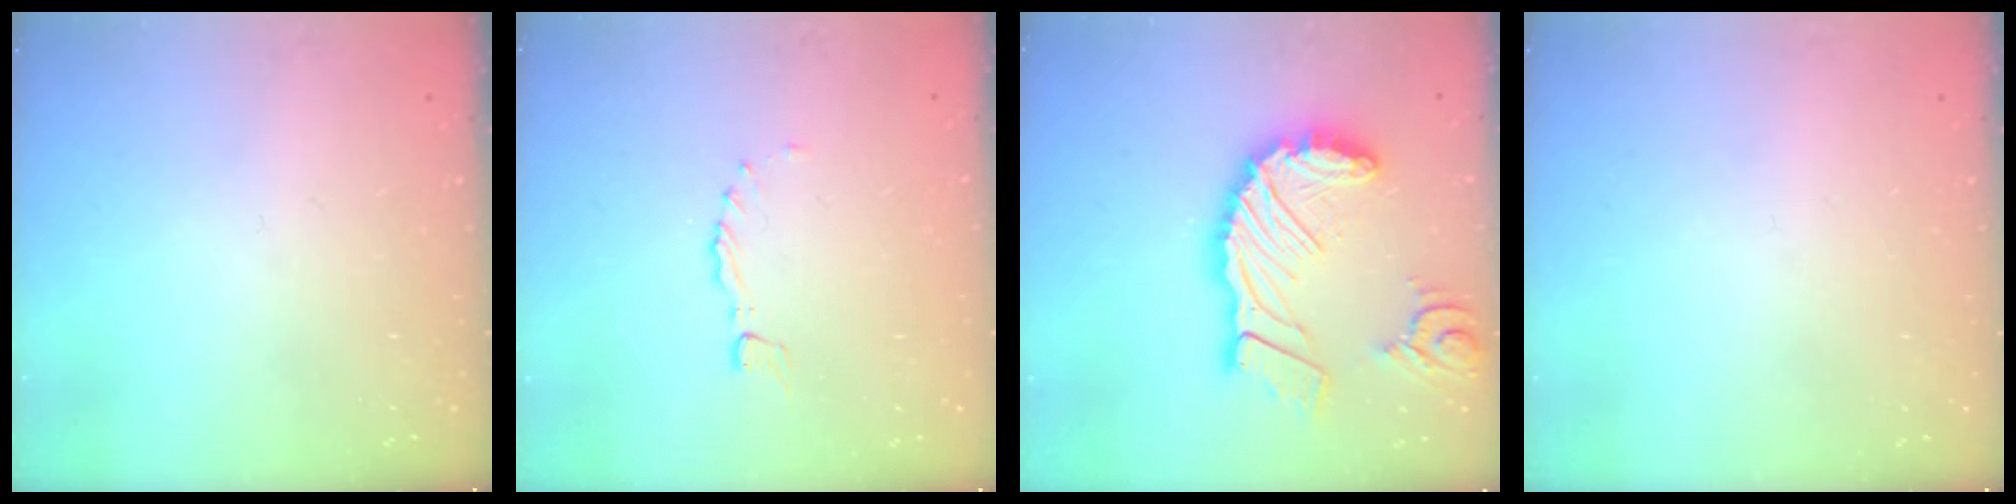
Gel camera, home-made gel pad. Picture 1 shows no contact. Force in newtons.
{"total": 0.0}
{"total": 20.1, "press": 20.0, "slide": 2.0}
{"total": 0.0}